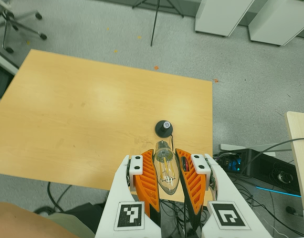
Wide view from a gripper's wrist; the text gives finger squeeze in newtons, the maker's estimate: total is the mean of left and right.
{"total": 20.0, "left": 21.1, "right": 18.8}